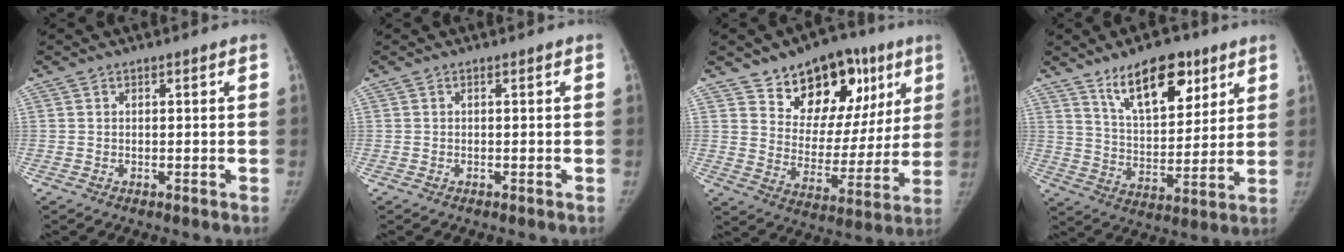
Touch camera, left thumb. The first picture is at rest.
{"total": 0.0}
{"total": 19.7, "force": [10.9, 12.1, 11.1], "torque": [-0.090, -0.041, 0.166]}
{"total": 15.4, "force": [9.3, 7.3, 9.8], "torque": [-0.113, -0.050, 0.161]}